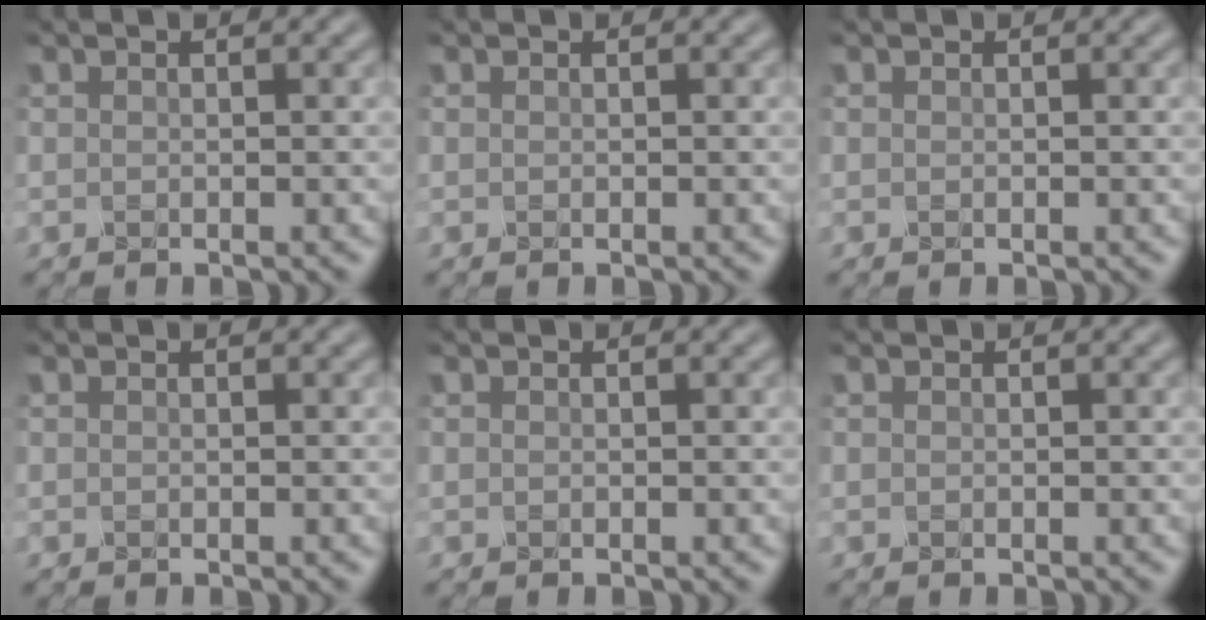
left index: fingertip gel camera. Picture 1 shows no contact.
{"total": 0.0}
{"total": 0.0}
{"total": 0.0}
{"total": 0.0}
{"total": 0.0}